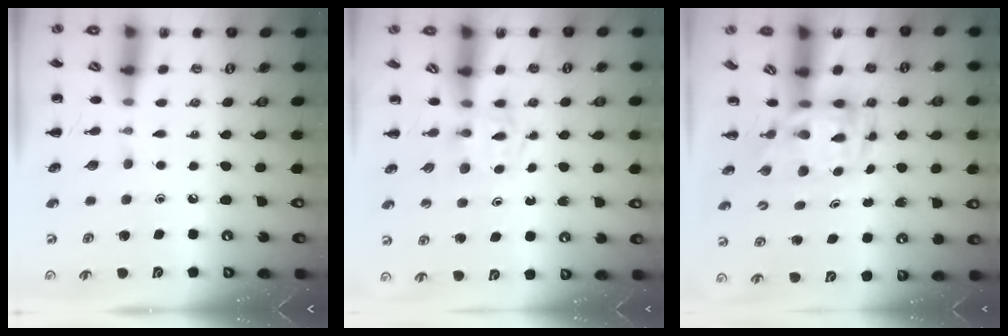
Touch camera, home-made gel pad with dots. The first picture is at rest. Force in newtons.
{"total": 2.7, "press": 2.5, "slide": 1.0}
{"total": 3.2, "press": 3.1, "slide": 0.6}